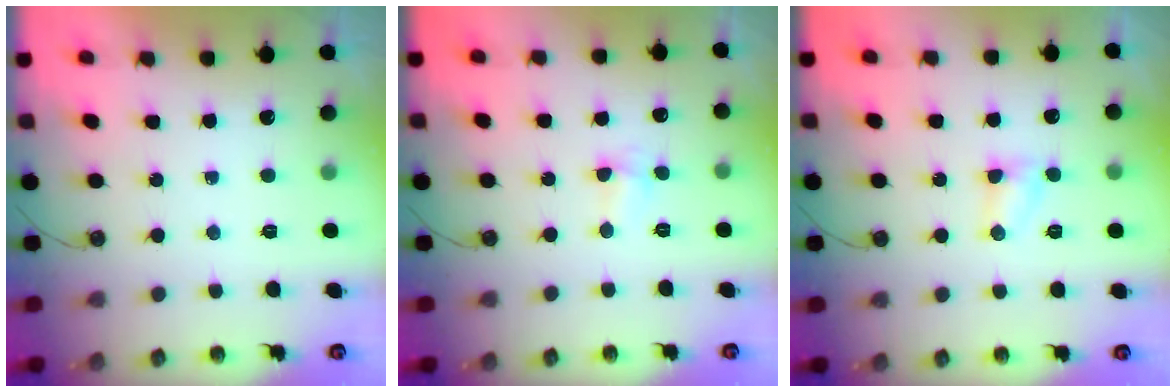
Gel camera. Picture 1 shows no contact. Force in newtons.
{"total": 2.9, "press": 2.7, "slide": 1.0}
{"total": 3.3, "press": 3.3, "slide": 0.3}